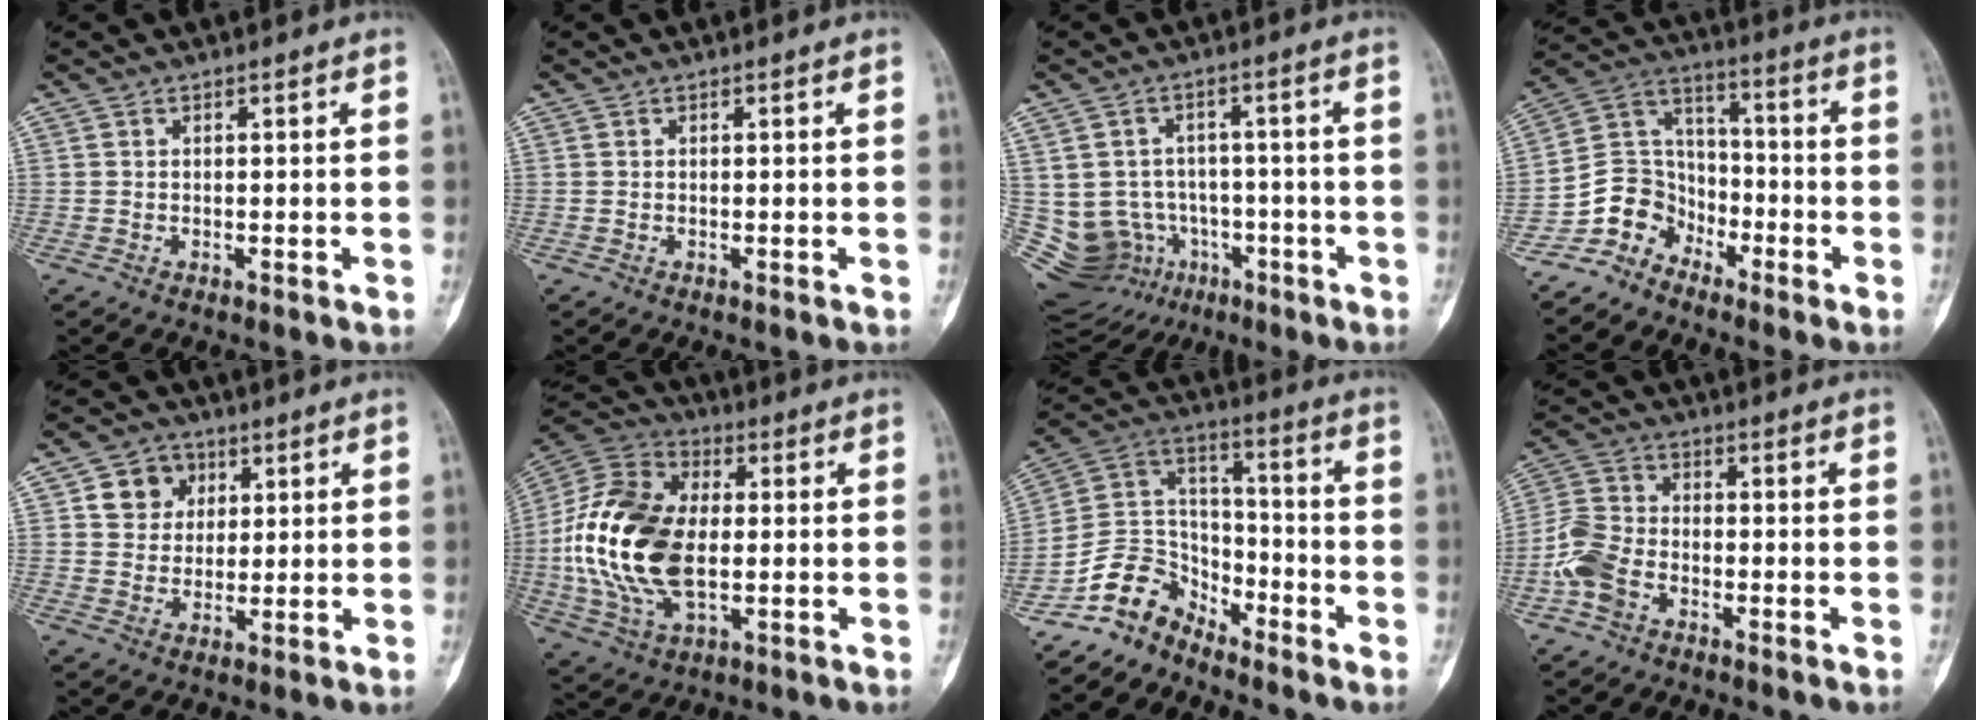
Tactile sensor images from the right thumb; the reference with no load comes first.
{"total": 0.0}
{"total": 14.8, "force": [-4.8, 13.2, 4.7], "torque": [-0.088, 0.063, -0.056]}
{"total": 9.8, "force": [-6.6, 7.1, 1.3], "torque": [0.007, 0.083, -0.138]}
{"total": 7.0, "force": [2.6, 6.1, 2.3], "torque": [-0.004, -0.004, 0.043]}
{"total": 22.0, "force": [-0.6, 13.1, 17.7], "torque": [-0.365, 0.005, -0.008]}
{"total": 10.4, "force": [-8.3, 6.0, 1.8], "torque": [-0.012, 0.096, -0.171]}
{"total": 7.7, "force": [-3.3, 5.0, 4.8], "torque": [-0.104, 0.020, -0.072]}